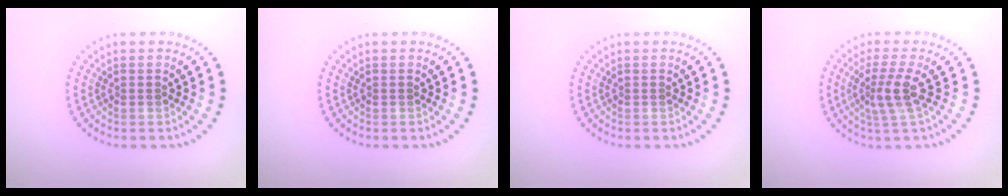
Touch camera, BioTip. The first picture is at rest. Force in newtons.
{"total": 0.0}
{"total": 0.0}
{"total": 2.8, "press": 2.1, "slide": 1.9}